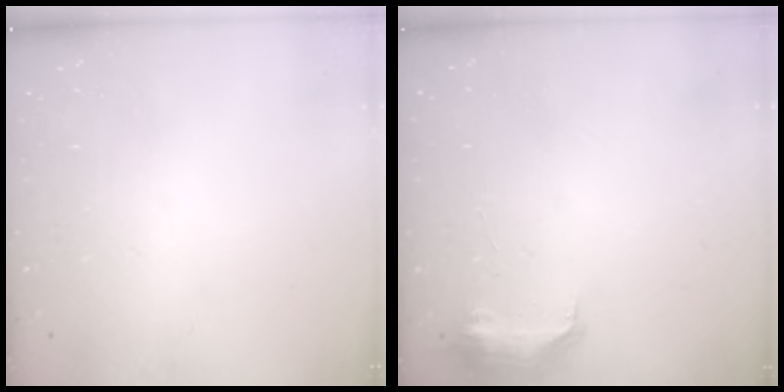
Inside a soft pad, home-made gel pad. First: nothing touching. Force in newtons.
{"total": 8.5, "press": 8.4, "slide": 0.9}